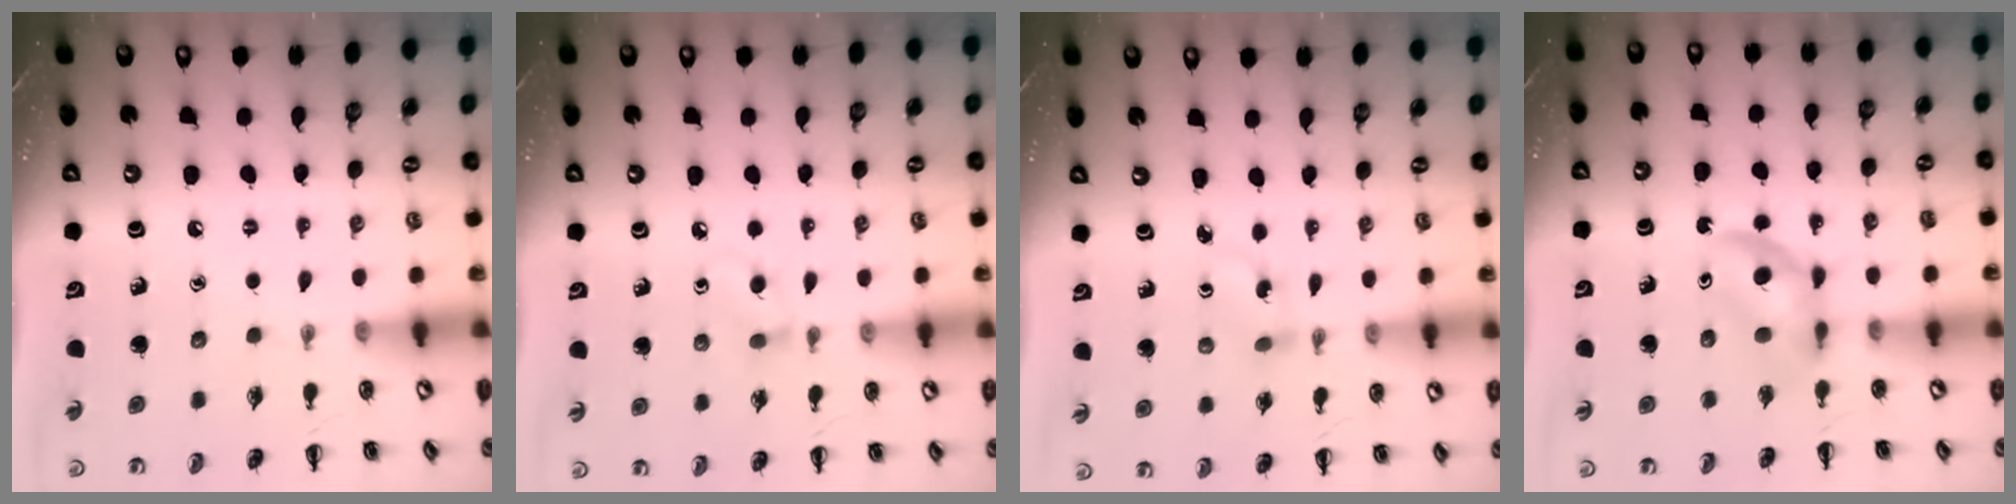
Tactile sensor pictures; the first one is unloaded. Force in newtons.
{"total": 4.1, "press": 3.8, "slide": 1.7}
{"total": 2.2, "press": 2.0, "slide": 1.0}
{"total": 4.5, "press": 4.4, "slide": 1.2}